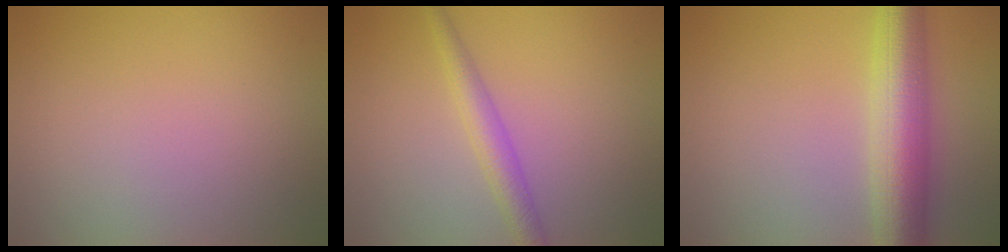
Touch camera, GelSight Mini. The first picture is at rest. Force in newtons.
{"total": 2.6, "press": 2.6, "slide": 0.2}
{"total": 7.6, "press": 7.6, "slide": 0.2}